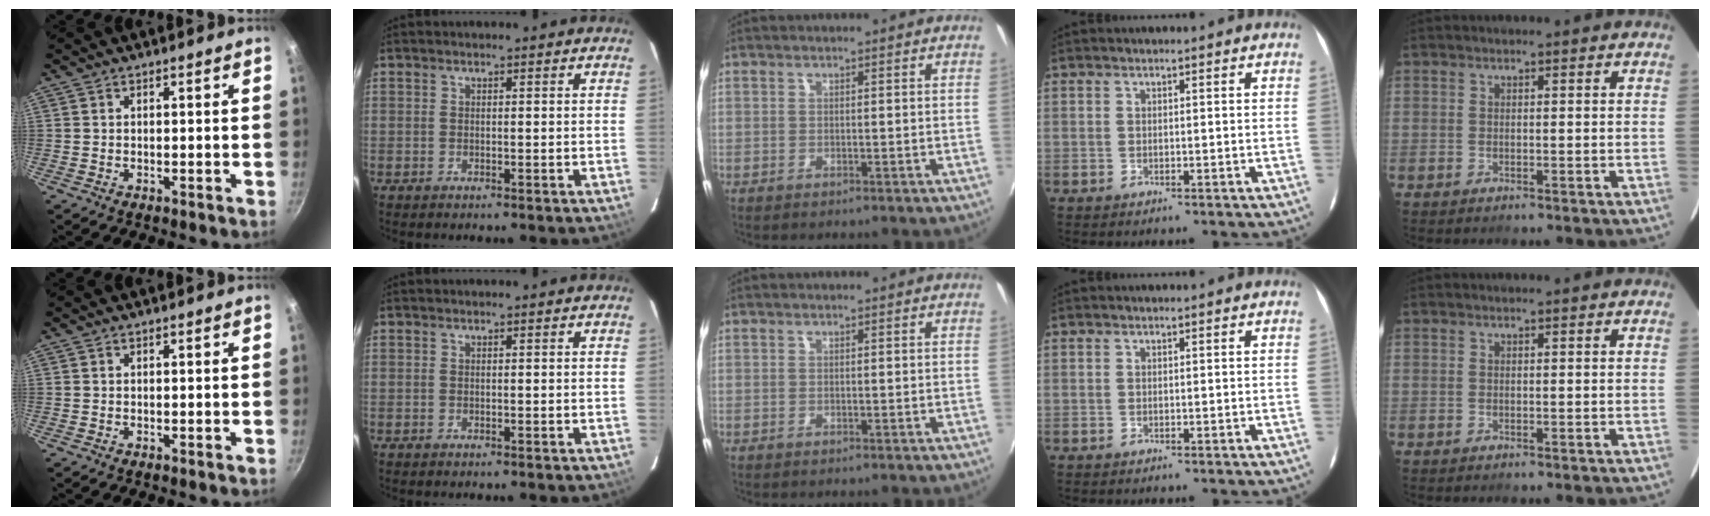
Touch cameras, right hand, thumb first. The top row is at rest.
{}